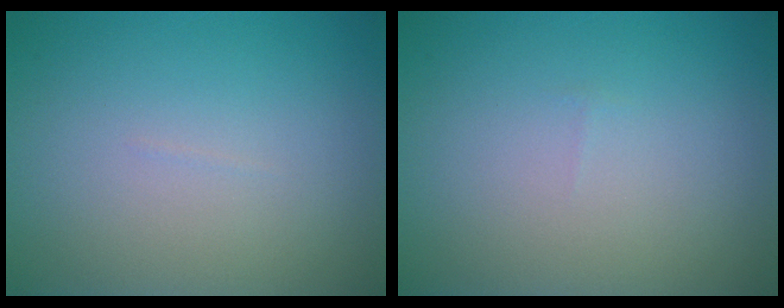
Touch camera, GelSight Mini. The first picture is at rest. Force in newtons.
{"total": 0.0}